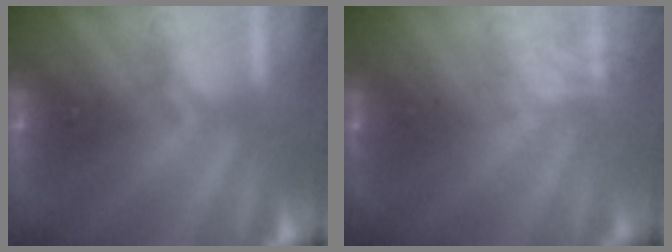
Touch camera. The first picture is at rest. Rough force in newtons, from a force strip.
{"total": 1.8}